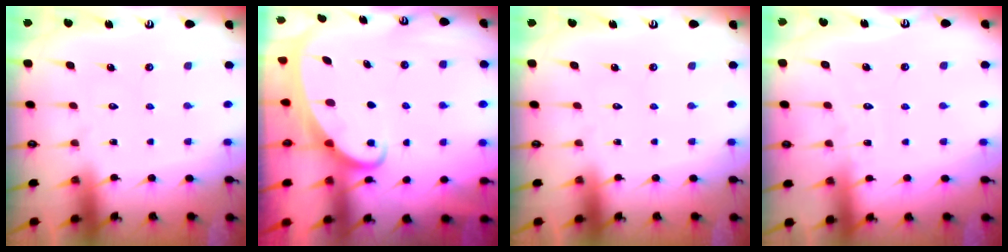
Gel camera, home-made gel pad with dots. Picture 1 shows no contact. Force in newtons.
{"total": 2.7, "press": 2.7, "slide": 0.4}
{"total": 0.0}
{"total": 2.5, "press": 2.5, "slide": 0.3}